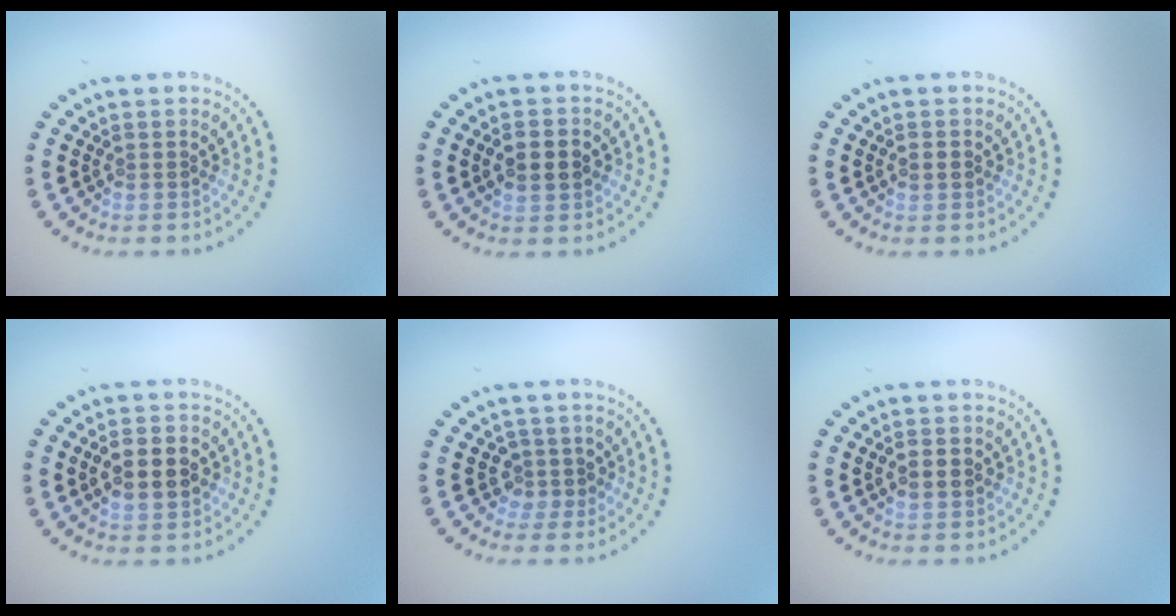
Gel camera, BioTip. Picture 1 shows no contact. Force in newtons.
{"total": 3.3, "press": 3.3, "slide": 0.1}
{"total": 1.3, "press": 1.3, "slide": 0.0}
{"total": 4.7, "press": 4.7, "slide": 0.3}
{"total": 2.0, "press": 1.5, "slide": 1.2}
{"total": 2.3, "press": 2.3, "slide": 0.1}